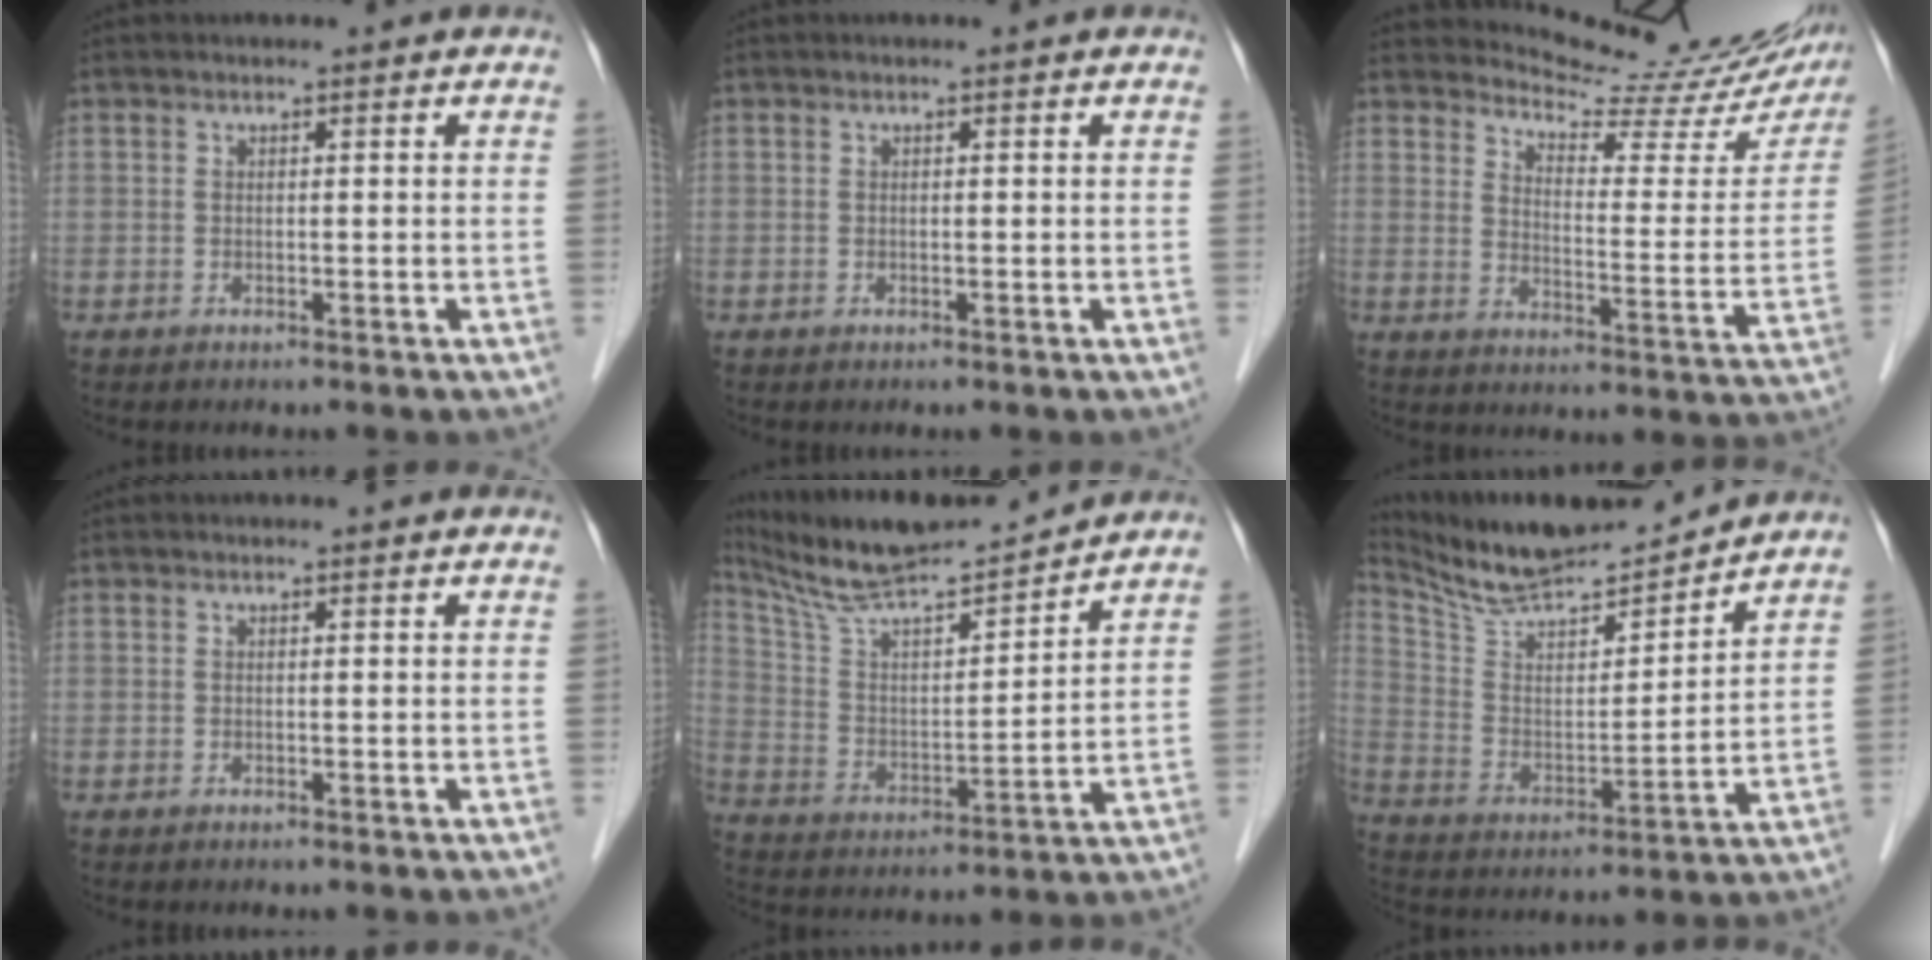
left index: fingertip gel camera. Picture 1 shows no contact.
{"total": 0.0}
{"total": 17.8, "force": [17.2, 1.9, 3.8], "torque": [-0.051, -0.086, 0.203]}
{"total": 0.0}
{"total": 15.9, "force": [14.8, 0.6, 5.6], "torque": [-0.113, 0.008, 0.268]}
{"total": 16.2, "force": [15.3, 1.2, 5.2], "torque": [-0.105, 0.002, 0.275]}